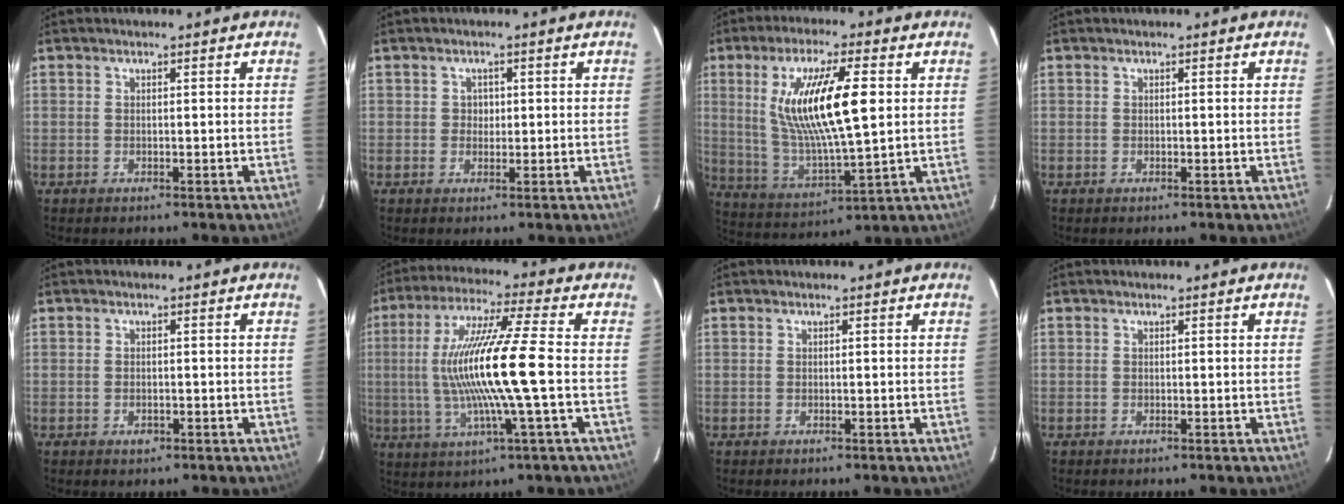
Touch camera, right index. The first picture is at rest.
{"total": 1.3, "force": [0.0, 1.3, 0.2], "torque": [0.000, 0.004, 0.001]}
{"total": 16.9, "force": [3.8, 3.6, 16.1], "torque": [-0.305, -0.005, 0.082]}
{"total": 0.0}
{"total": 1.5, "force": [-0.7, 1.1, 0.7], "torque": [-0.012, 0.000, -0.008]}
{"total": 16.0, "force": [-1.1, -0.5, 15.9], "torque": [-0.301, -0.005, -0.016]}
{"total": 0.0}
{"total": 0.0}